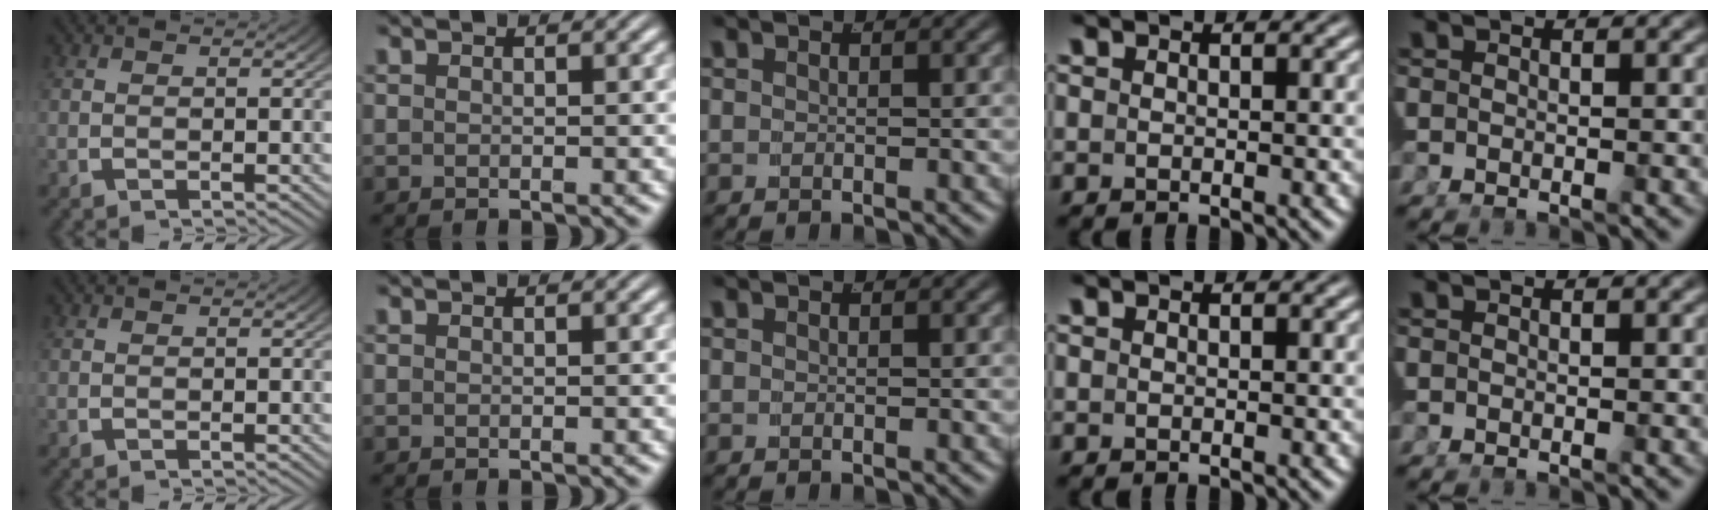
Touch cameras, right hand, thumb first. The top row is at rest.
{}